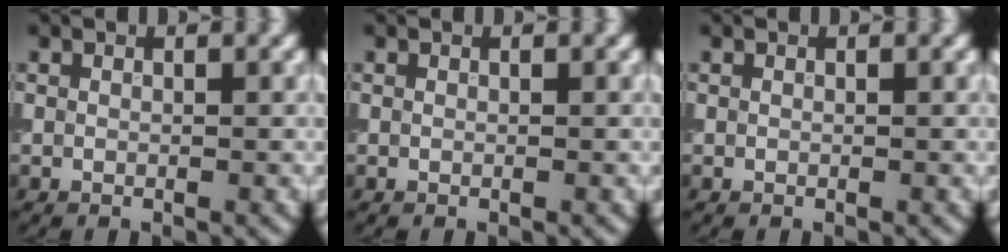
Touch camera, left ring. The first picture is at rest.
{"total": 0.0}
{"total": 0.0}